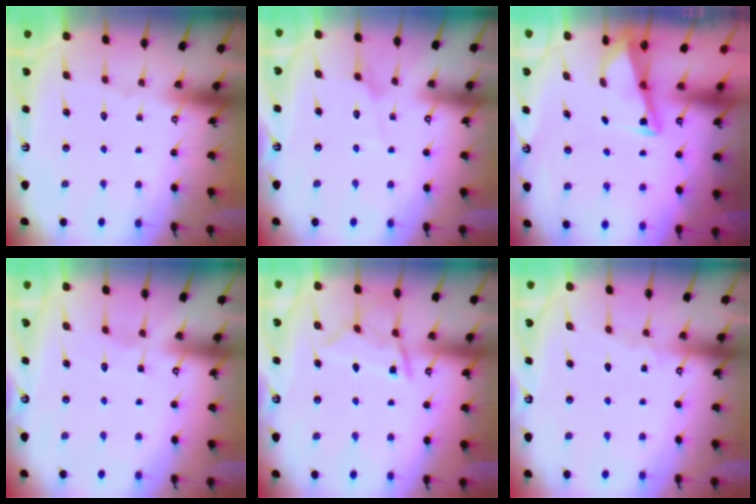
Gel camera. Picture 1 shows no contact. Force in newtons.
{"total": 2.7, "press": 2.7, "slide": 0.3}
{"total": 2.8, "press": 2.8, "slide": 0.4}
{"total": 4.4, "press": 4.4, "slide": 0.5}
{"total": 10.0, "press": 10.0, "slide": 1.0}
{"total": 2.8, "press": 2.8, "slide": 0.3}